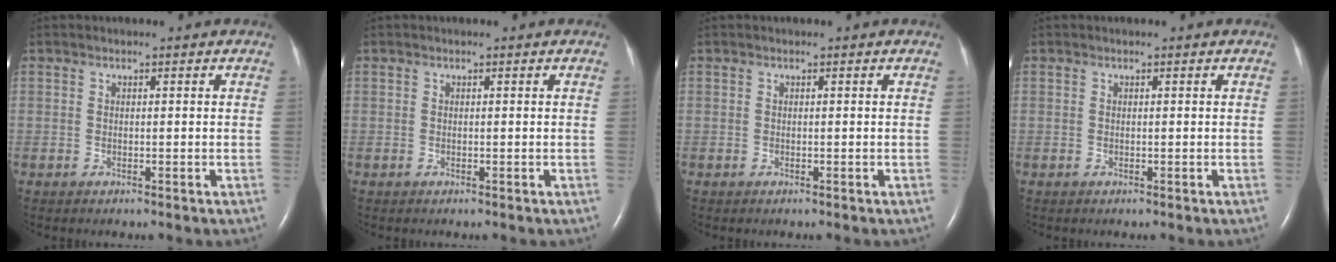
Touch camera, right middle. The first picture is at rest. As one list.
[{"total": 0.0}, {"total": 0.0}, {"total": 0.0}]